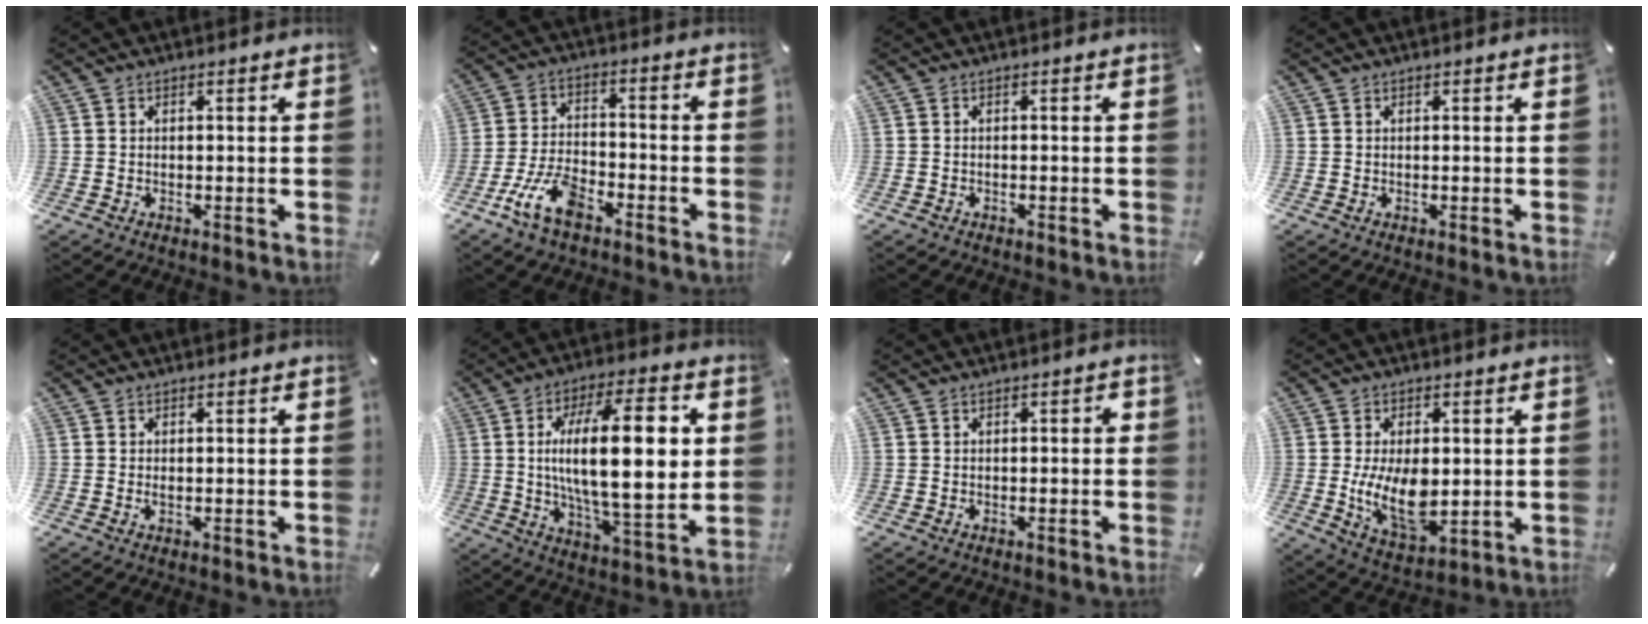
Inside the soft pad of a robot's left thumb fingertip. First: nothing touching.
{"total": 10.9, "force": [-6.9, 5.0, 6.8], "torque": [-0.146, 0.030, -0.130]}
{"total": 0.7, "force": [-0.6, 0.4, 0.2], "torque": [-0.003, 0.001, -0.013]}
{"total": 0.0}
{"total": 0.9, "force": [0.0, 0.4, 0.8], "torque": [-0.016, 0.001, -0.001]}
{"total": 22.9, "force": [3.5, 8.3, 21.0], "torque": [-0.362, -0.010, 0.039]}
{"total": 1.1, "force": [-0.3, 0.6, 0.9], "torque": [-0.016, 0.004, -0.008]}
{"total": 12.3, "force": [-0.2, 7.3, 9.9], "torque": [-0.182, -0.019, -0.002]}